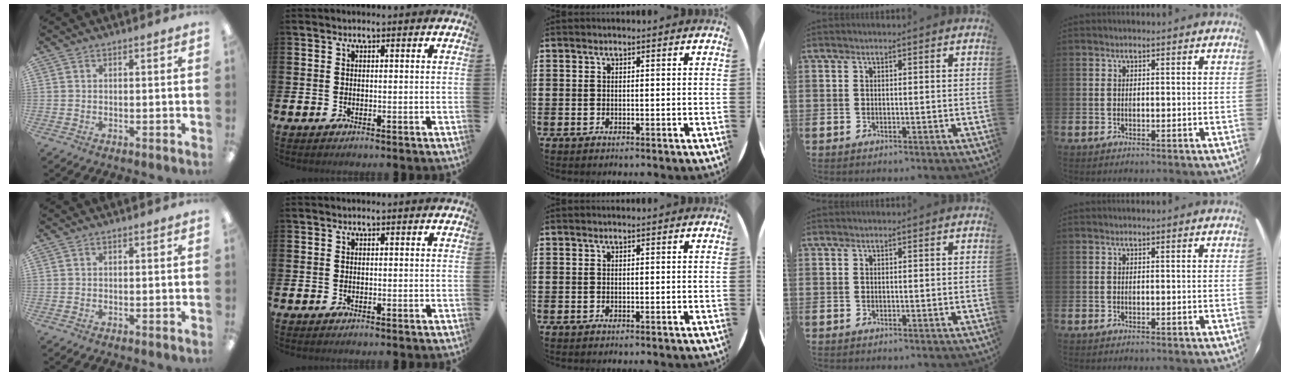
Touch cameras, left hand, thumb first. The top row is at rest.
{}